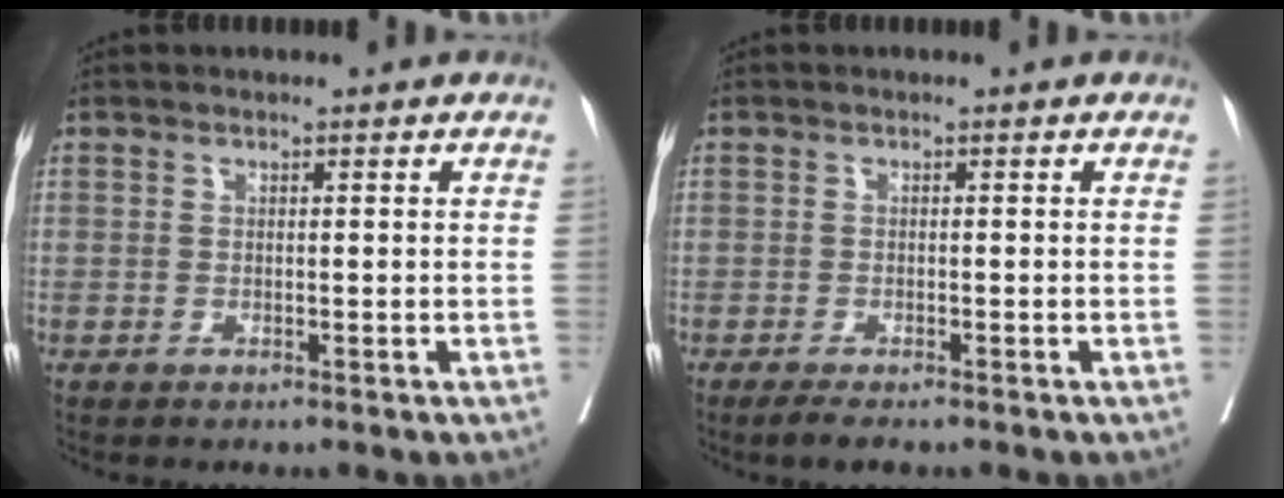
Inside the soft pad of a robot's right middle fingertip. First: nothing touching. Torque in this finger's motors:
{"motor_torque": [0.27, -0.22, 0.07, 0.01]}